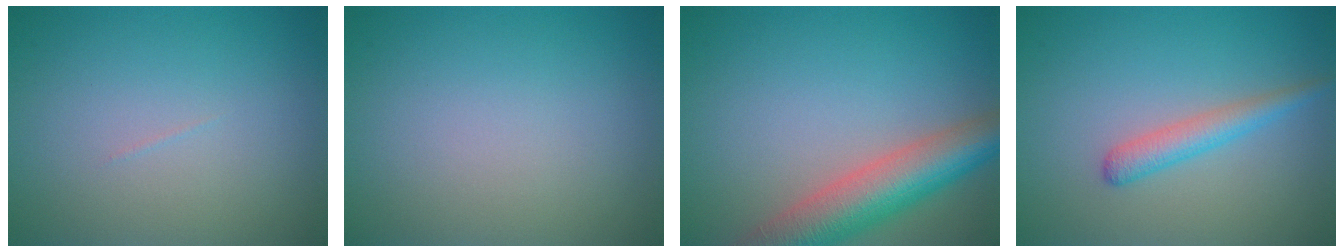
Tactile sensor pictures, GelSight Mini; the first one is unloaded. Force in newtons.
{"total": 0.0}
{"total": 7.6, "press": 7.6, "slide": 0.3}
{"total": 2.4, "press": 2.3, "slide": 0.1}